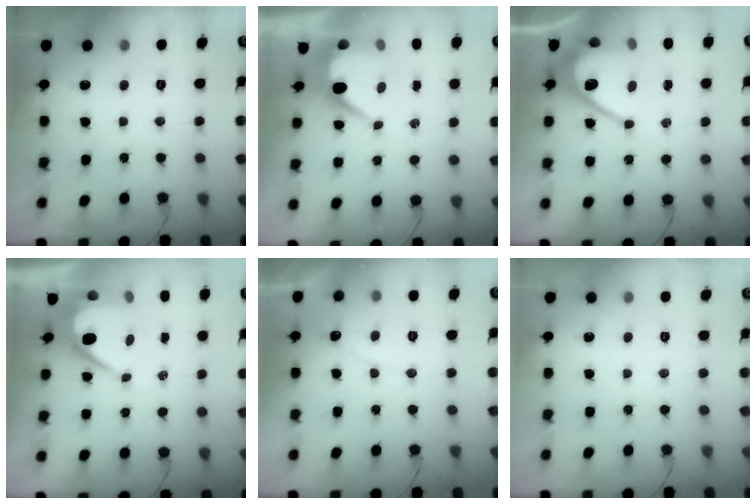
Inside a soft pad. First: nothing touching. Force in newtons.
{"total": 8.5, "press": 8.4, "slide": 0.9}
{"total": 11.0, "press": 11.0, "slide": 0.8}
{"total": 9.9, "press": 9.9, "slide": 0.8}
{"total": 5.4, "press": 5.4, "slide": 0.4}
{"total": 0.0}